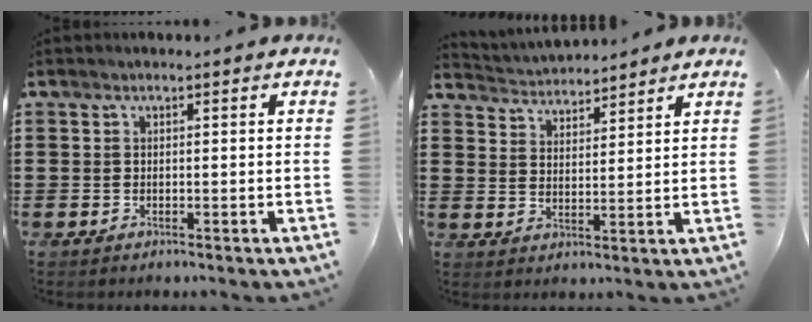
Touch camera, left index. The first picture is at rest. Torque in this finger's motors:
{"motor_torque": [1.26, -0.88, 0.25, 0.06]}